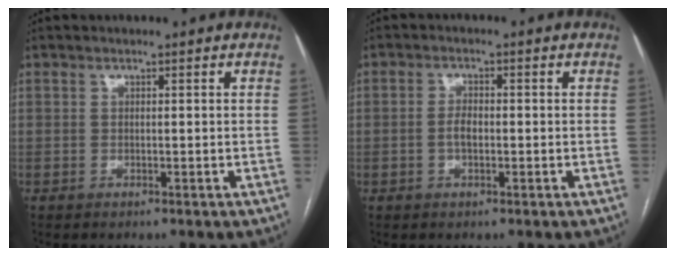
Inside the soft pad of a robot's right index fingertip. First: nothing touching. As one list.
[{"total": 2.3, "force": [-0.4, 1.0, 2.0], "torque": [-0.042, 0.004, -0.004]}]